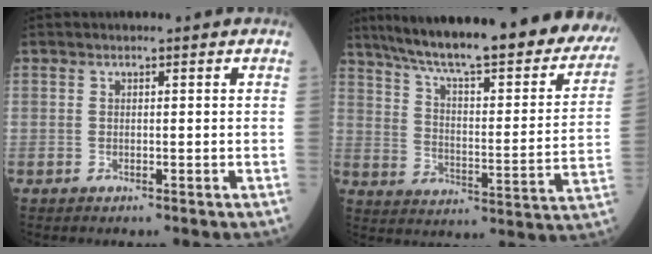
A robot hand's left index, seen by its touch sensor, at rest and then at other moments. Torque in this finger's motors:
{"motor_torque": [0.41, -0.78, 0.96, 0.21]}